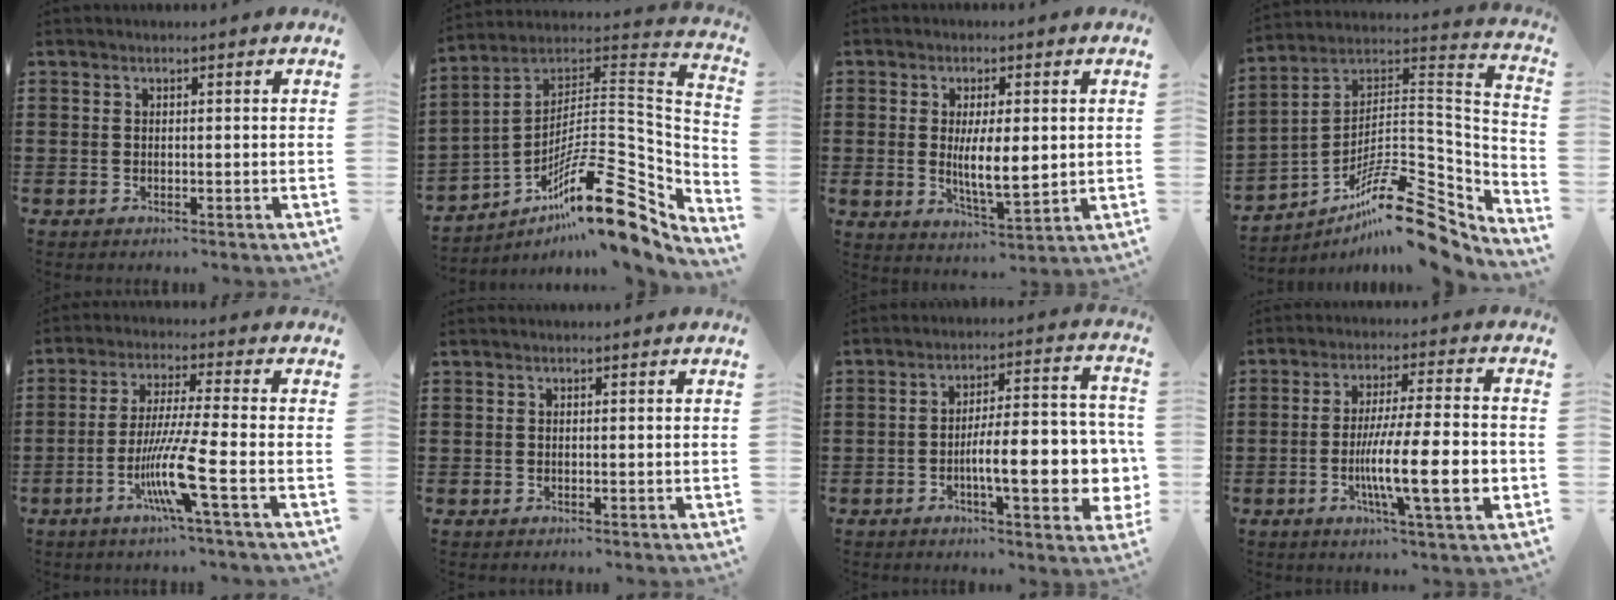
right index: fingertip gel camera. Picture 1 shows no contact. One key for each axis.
{"total": 18.7, "fx": -10.8, "fy": 5.0, "fz": 14.4, "tx": -0.225, "ty": 0.016, "tz": -0.194}
{"total": 6.9, "fx": 0.3, "fy": 2.6, "fz": 6.4, "tx": -0.101, "ty": -0.001, "tz": 0.004}
{"total": 15.1, "fx": -10.8, "fy": 4.0, "fz": 9.9, "tx": -0.149, "ty": 0.029, "tz": -0.197}
{"total": 9.8, "fx": -3.9, "fy": -0.3, "fz": 8.9, "tx": -0.182, "ty": -0.018, "tz": -0.078}
{"total": 0.0}
{"total": 12.0, "fx": -3.1, "fy": 3.4, "fz": 11.0, "tx": -0.172, "ty": -0.010, "tz": -0.056}
{"total": 14.4, "fx": -3.3, "fy": 2.6, "fz": 13.7, "tx": -0.243, "ty": -0.011, "tz": -0.060}